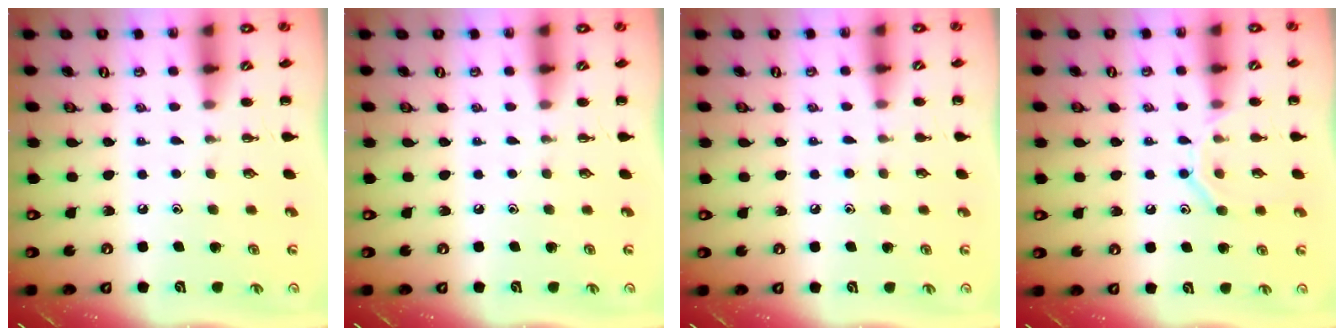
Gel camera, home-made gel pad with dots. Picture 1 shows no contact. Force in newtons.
{"total": 0.0}
{"total": 4.6, "press": 4.2, "slide": 1.8}
{"total": 9.8, "press": 9.7, "slide": 1.6}